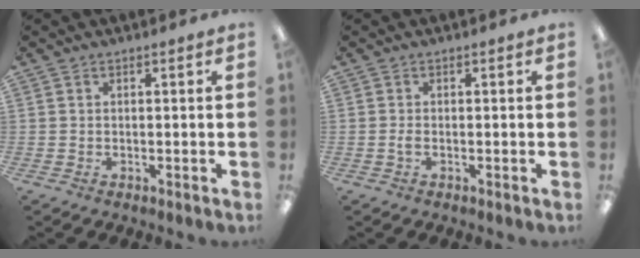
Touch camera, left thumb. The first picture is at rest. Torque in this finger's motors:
{"motor_torque": [-0.20, 0.13, -0.02, -0.06, -0.02]}